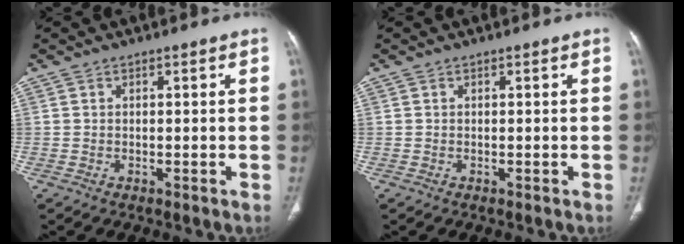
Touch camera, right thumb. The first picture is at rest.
{"total": 0.0}